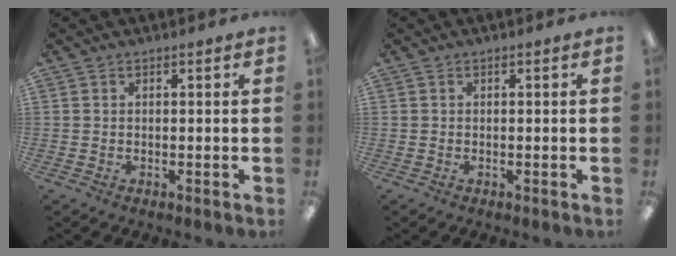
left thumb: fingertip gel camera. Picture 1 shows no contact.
{"total": 0.0}